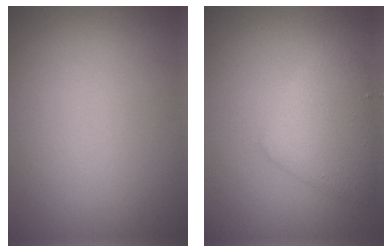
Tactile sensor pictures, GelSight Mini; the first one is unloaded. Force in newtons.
{"total": 3.8, "press": 3.8, "slide": 0.1}